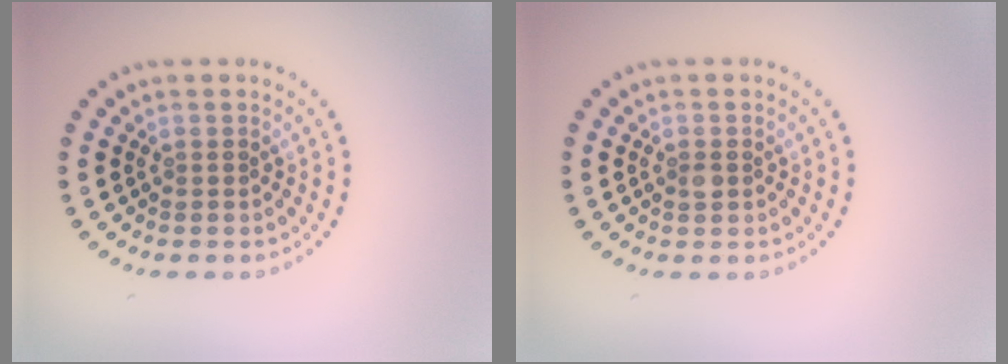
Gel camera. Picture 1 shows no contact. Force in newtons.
{"total": 0.9, "press": 0.9, "slide": 0.0}